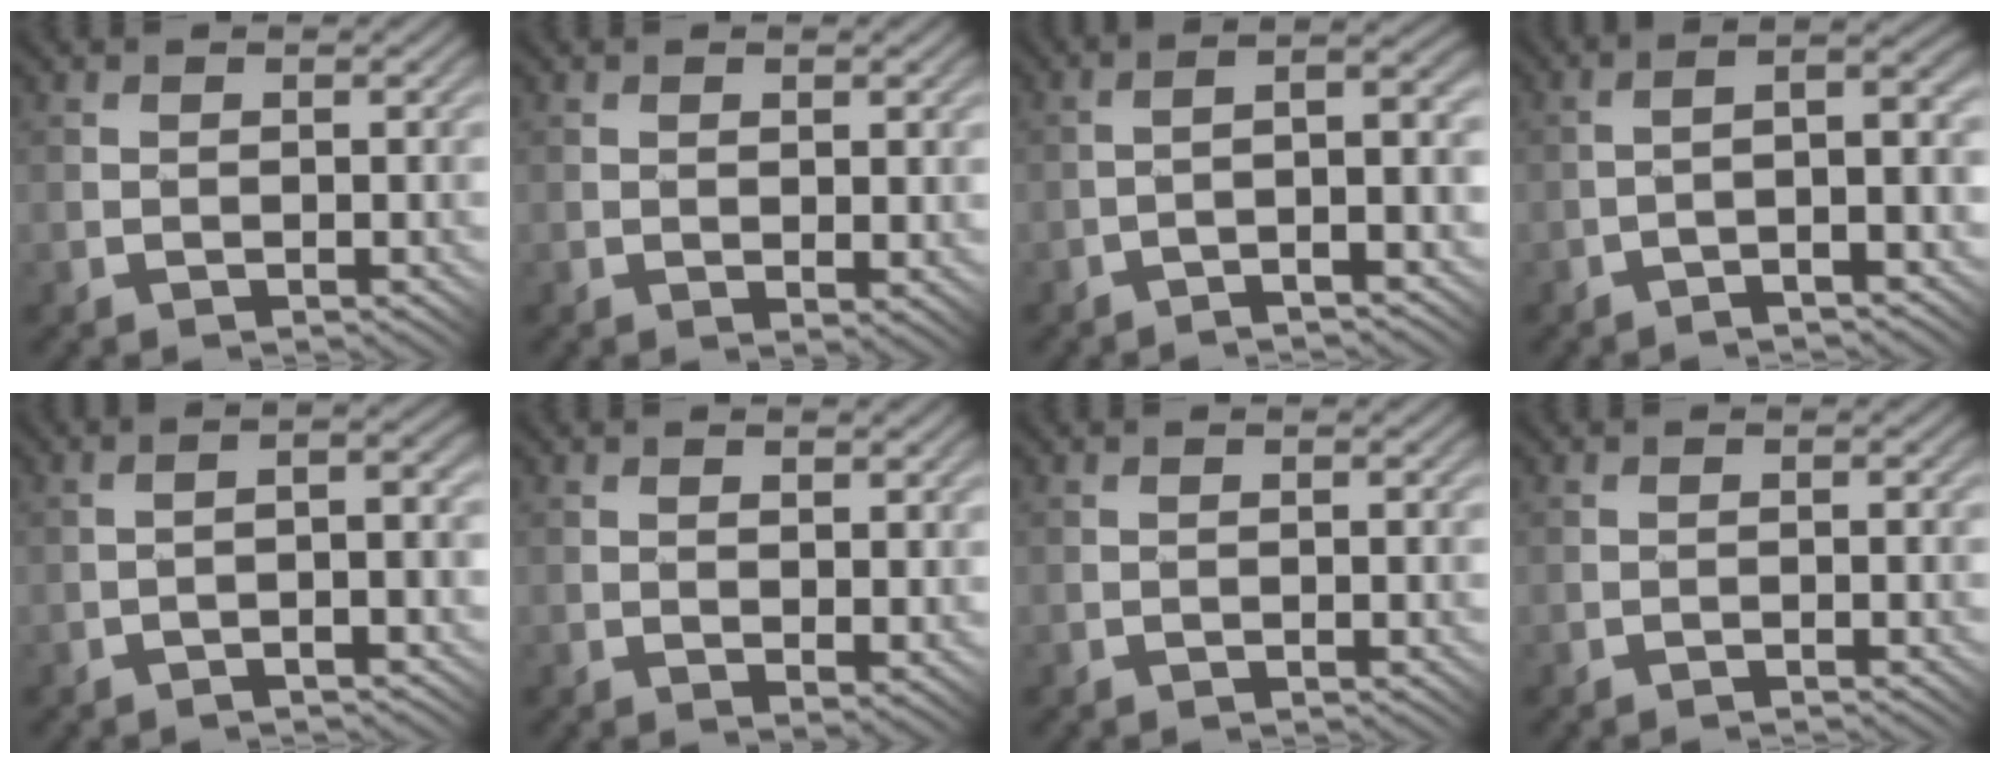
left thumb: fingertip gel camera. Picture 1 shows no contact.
{"total": 2.2, "force": [0.3, 0.7, 2.1], "torque": [-0.030, -0.003, 0.014]}
{"total": 6.3, "force": [-2.1, 0.9, 5.9], "torque": [-0.083, 0.023, -0.040]}
{"total": 6.2, "force": [-1.8, 1.0, 5.9], "torque": [-0.089, 0.021, -0.033]}
{"total": 4.4, "force": [-1.3, 0.8, 4.2], "torque": [-0.065, 0.007, -0.020]}
{"total": 2.6, "force": [0.6, 0.9, 2.4], "torque": [-0.037, -0.002, 0.018]}
{"total": 0.8, "force": [-0.3, 0.1, 0.7], "torque": [-0.009, 0.006, -0.003]}
{"total": 0.8, "force": [-0.6, -0.3, 0.5], "torque": [-0.007, 0.009, -0.013]}